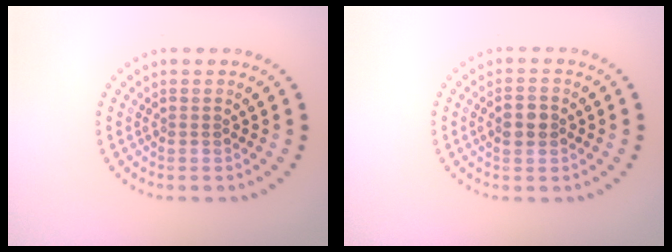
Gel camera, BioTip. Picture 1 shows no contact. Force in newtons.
{"total": 2.3, "press": 2.3, "slide": 0.1}